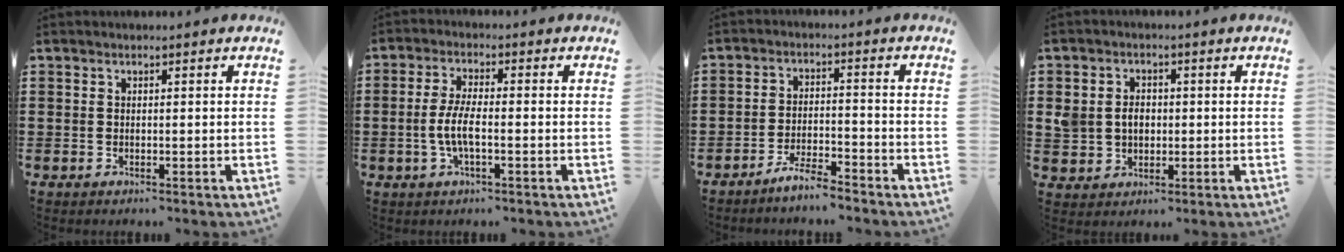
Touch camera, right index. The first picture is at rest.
{"total": 4.9, "force": [-1.3, 1.3, 4.5], "torque": [-0.106, -0.005, -0.033]}
{"total": 4.3, "force": [-4.1, 0.2, 1.5], "torque": [-0.034, 0.004, -0.080]}
{"total": 4.2, "force": [0.2, 3.7, 2.1], "torque": [-0.059, 0.010, -0.002]}